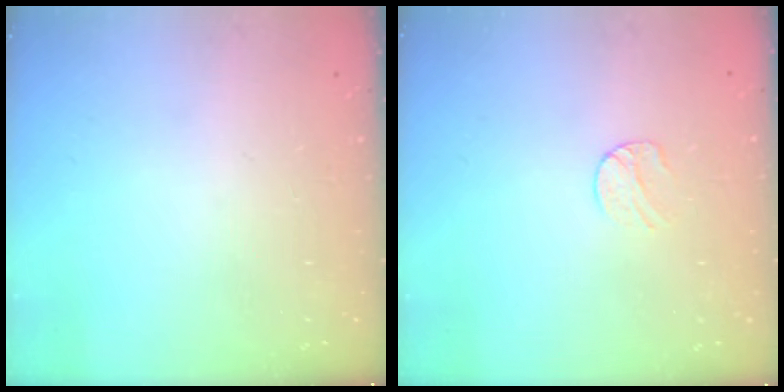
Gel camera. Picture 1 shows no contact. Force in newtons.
{"total": 5.8, "press": 5.8, "slide": 0.6}